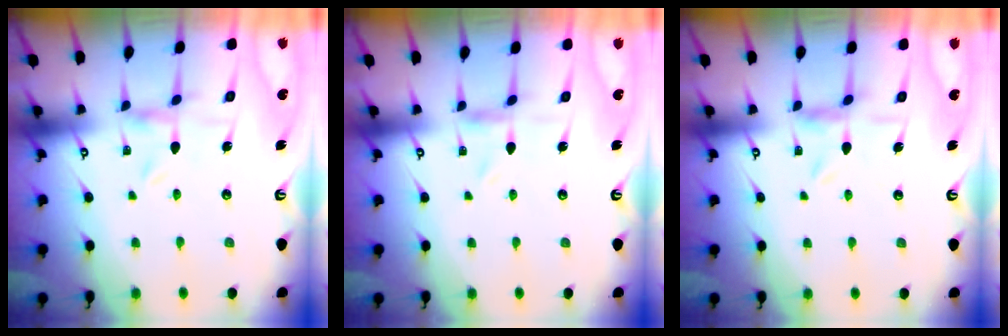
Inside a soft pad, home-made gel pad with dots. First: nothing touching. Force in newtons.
{"total": 0.0}
{"total": 2.8, "press": 2.8, "slide": 0.3}